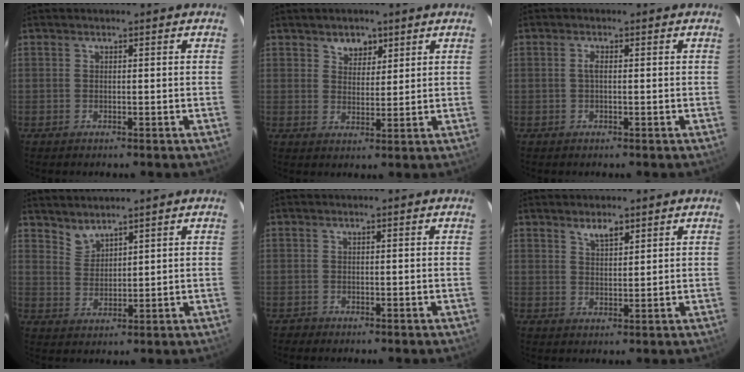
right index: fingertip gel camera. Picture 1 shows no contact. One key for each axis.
{"total": 4.0, "fx": 2.6, "fy": 2.7, "fz": 1.5, "tx": -0.015, "ty": 0.002, "tz": 0.044}
{"total": 1.1, "fx": 0.0, "fy": 0.3, "fz": 1.1, "tx": -0.022, "ty": 0.004, "tz": -0.003}
{"total": 3.6, "fx": 3.5, "fy": 0.7, "fz": 0.8, "tx": -0.014, "ty": 0.000, "tz": 0.070}
{"total": 0.8, "fx": -0.6, "fy": 0.4, "fz": -0.2, "tx": 0.002, "ty": 0.003, "tz": -0.012}
{"total": 3.1, "fx": 2.3, "fy": 1.1, "fz": 1.8, "tx": -0.030, "ty": 0.004, "tz": 0.042}